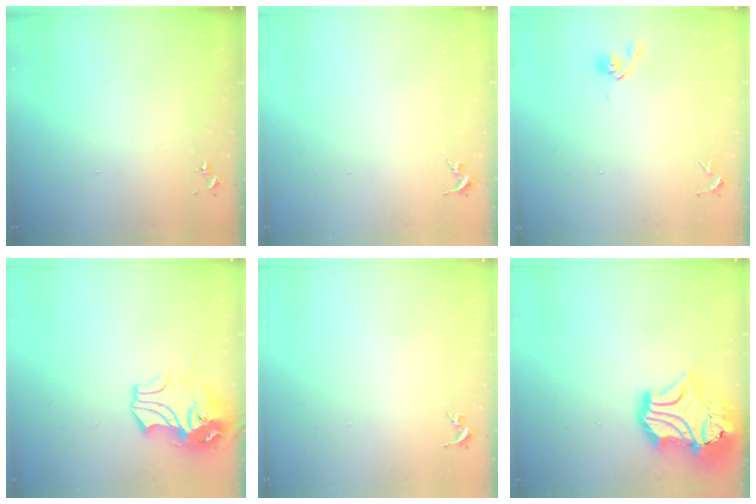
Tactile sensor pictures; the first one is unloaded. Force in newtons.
{"total": 0.0}
{"total": 4.3, "press": 4.1, "slide": 1.3}
{"total": 12.0, "press": 11.8, "slide": 2.0}
{"total": 0.0}
{"total": 19.2, "press": 18.9, "slide": 3.2}